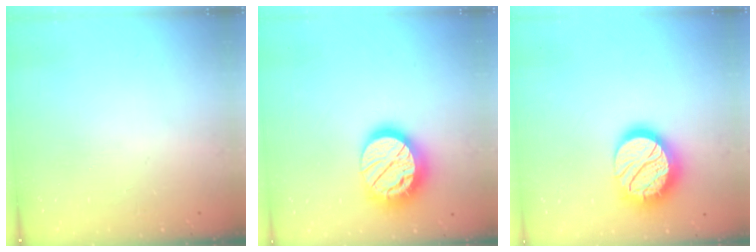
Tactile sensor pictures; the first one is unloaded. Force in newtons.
{"total": 18.4, "press": 18.3, "slide": 1.4}
{"total": 18.3, "press": 18.2, "slide": 1.0}